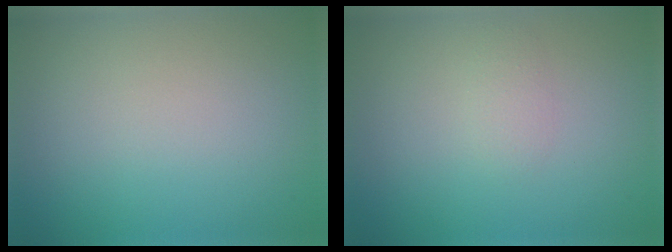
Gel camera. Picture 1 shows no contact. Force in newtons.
{"total": 1.1, "press": 1.1, "slide": 0.0}